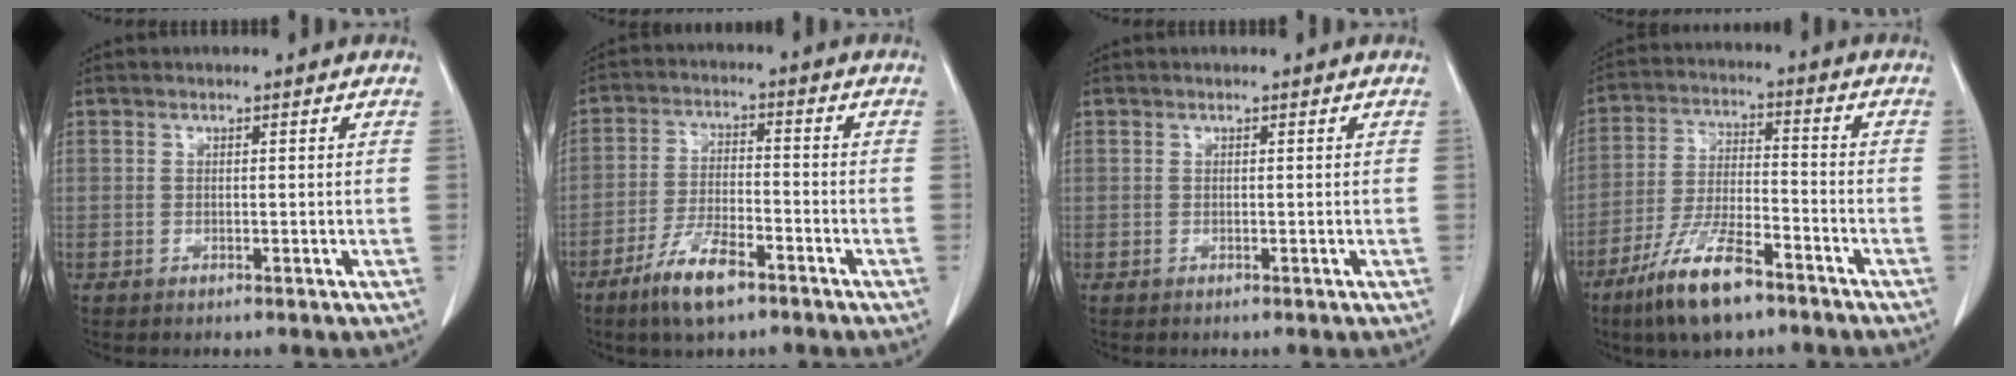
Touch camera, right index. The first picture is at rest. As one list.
[{"total": 8.0, "force": [-5.3, 2.0, 5.7], "torque": [-0.114, -0.007, -0.097]}, {"total": 0.0}, {"total": 12.2, "force": [-8.1, 2.8, 8.7], "torque": [-0.176, -0.017, -0.149]}]